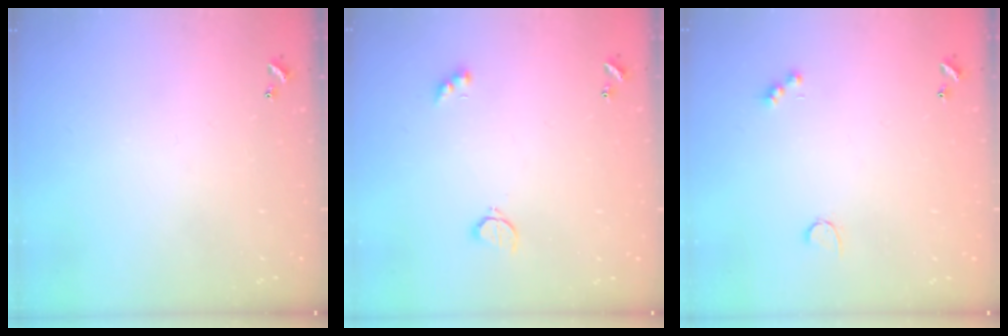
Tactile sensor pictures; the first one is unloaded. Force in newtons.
{"total": 2.6, "press": 2.5, "slide": 0.5}
{"total": 2.6, "press": 2.5, "slide": 0.5}